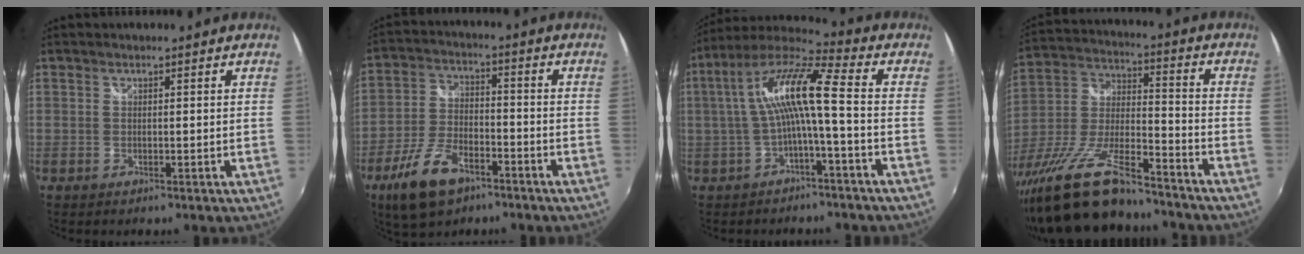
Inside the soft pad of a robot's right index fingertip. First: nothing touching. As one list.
[{"total": 12.5, "force": [-7.6, 6.0, 7.8], "torque": [-0.178, -0.011, -0.140]}, {"total": 11.8, "force": [-1.2, 1.0, 11.7], "torque": [-0.232, 0.019, -0.021]}, {"total": 21.1, "force": [-16.7, 4.6, 12.1], "torque": [-0.250, -0.037, -0.288]}]